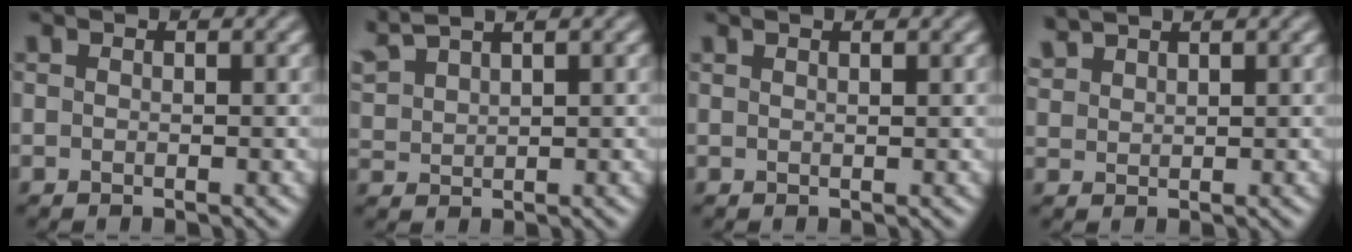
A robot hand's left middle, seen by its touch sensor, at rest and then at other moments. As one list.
[{"total": 3.6, "force": [3.3, 0.6, 1.2], "torque": [-0.045, 0.019, 0.072]}, {"total": 1.7, "force": [1.1, 0.7, 1.0], "torque": [0.003, 0.003, -0.005]}, {"total": 2.1, "force": [2.1, 0.1, -0.1], "torque": [-0.003, 0.009, 0.048]}]